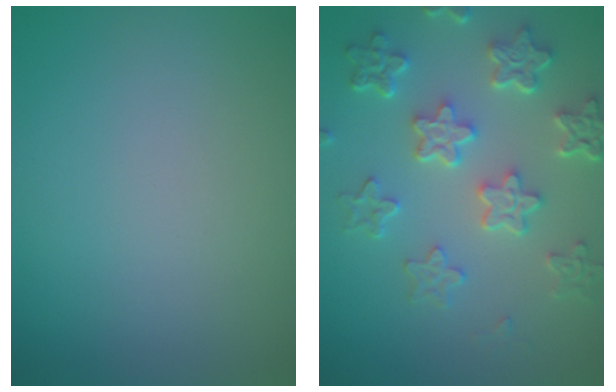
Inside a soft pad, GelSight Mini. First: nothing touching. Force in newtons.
{"total": 5.9, "press": 4.6, "slide": 3.8}